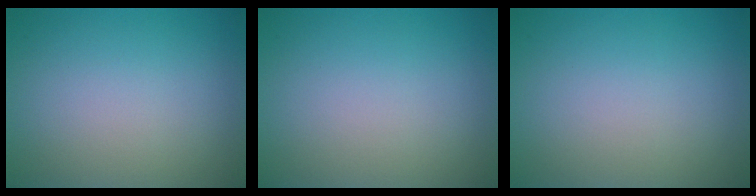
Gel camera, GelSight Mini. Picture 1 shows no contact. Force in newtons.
{"total": 0.0}
{"total": 0.0}